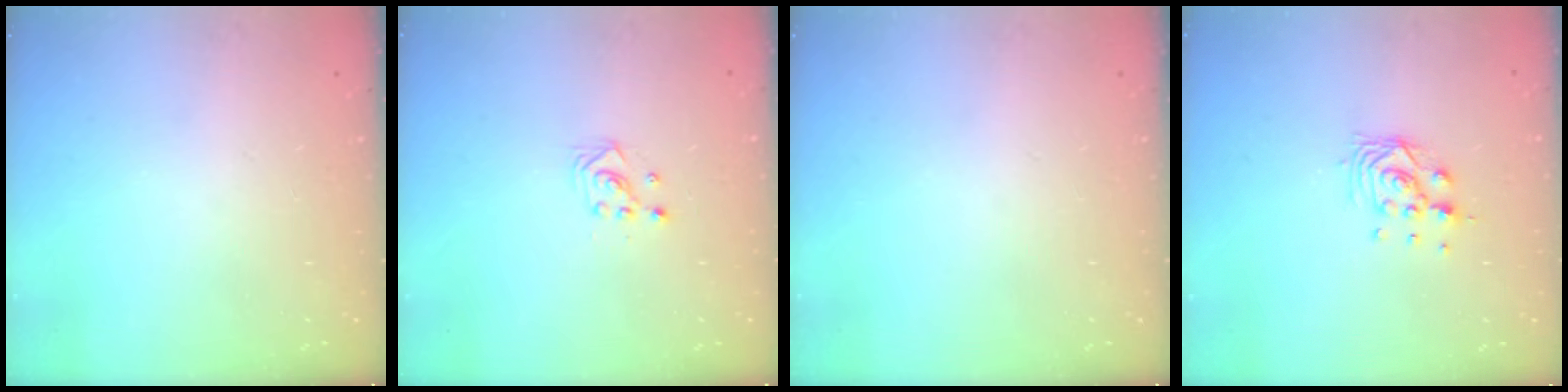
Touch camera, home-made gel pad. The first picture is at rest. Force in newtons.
{"total": 2.2, "press": 2.2, "slide": 0.2}
{"total": 0.0}
{"total": 7.9, "press": 7.8, "slide": 0.6}